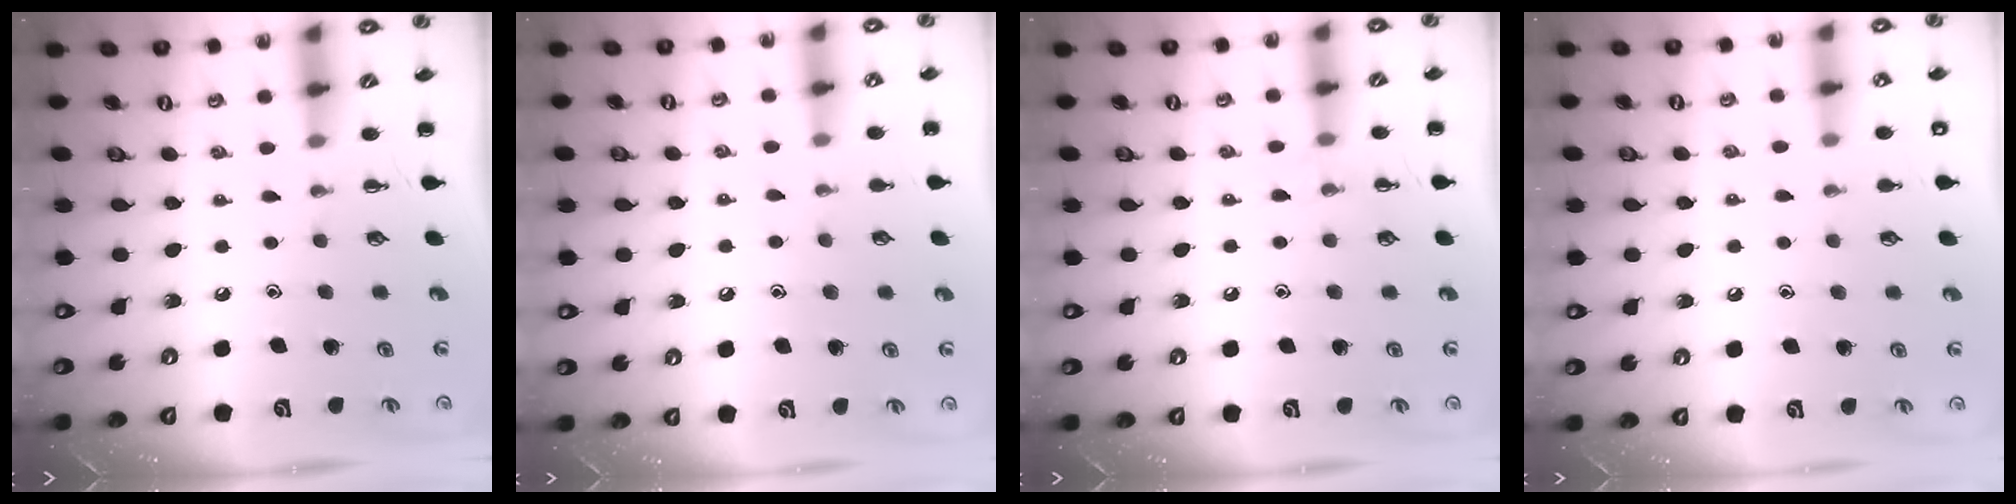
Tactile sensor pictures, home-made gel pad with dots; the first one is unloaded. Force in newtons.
{"total": 5.1, "press": 4.9, "slide": 1.4}
{"total": 6.1, "press": 5.8, "slide": 1.9}
{"total": 6.8, "press": 6.4, "slide": 2.1}